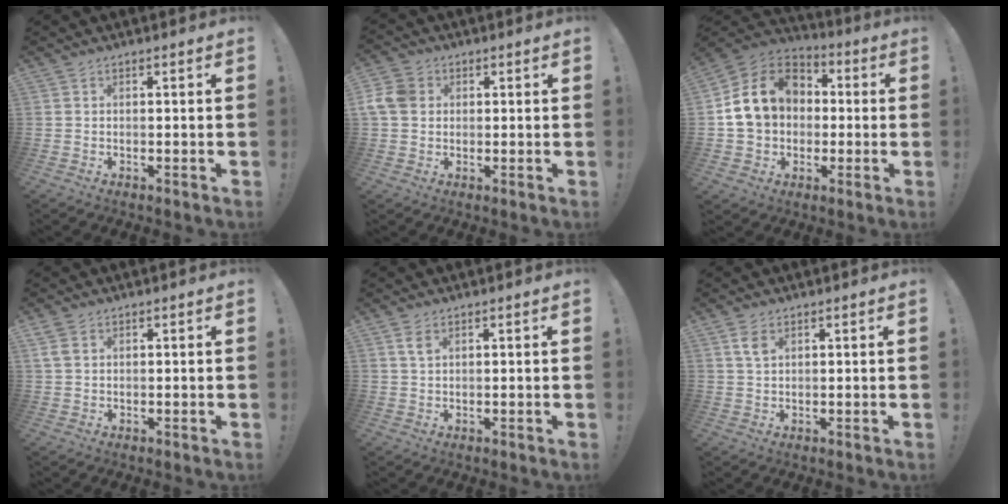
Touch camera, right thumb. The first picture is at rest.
{"total": 8.4, "force": [1.4, 6.8, 4.8], "torque": [-0.109, 0.006, 0.029]}
{"total": 17.3, "force": [3.1, 13.8, 10.0], "torque": [-0.159, 0.006, 0.067]}
{"total": 3.8, "force": [1.7, 2.4, 2.4], "torque": [-0.047, 0.002, 0.035]}
{"total": 2.9, "force": [1.5, 1.4, 2.1], "torque": [-0.039, -0.003, 0.026]}
{"total": 3.9, "force": [2.0, 1.9, 2.7], "torque": [-0.042, -0.007, 0.034]}